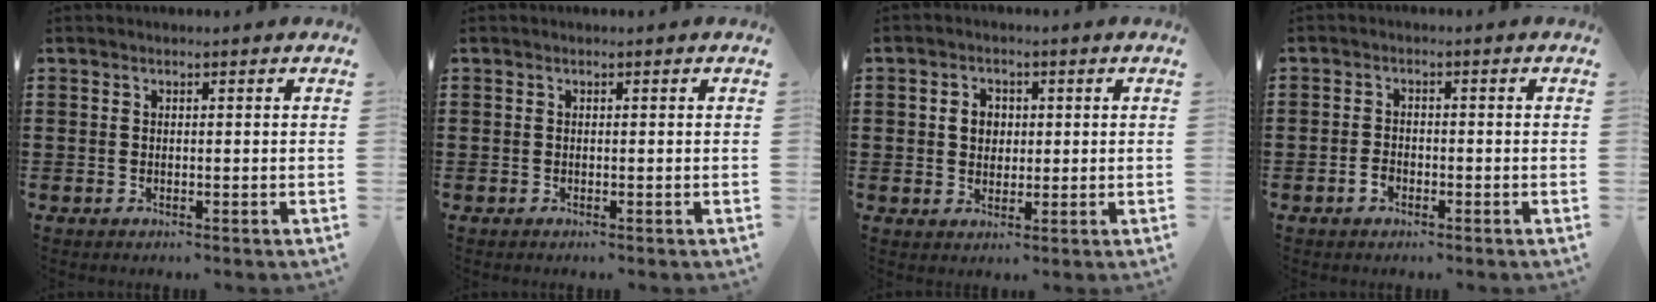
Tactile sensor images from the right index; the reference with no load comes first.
{"total": 0.0}
{"total": 3.3, "force": [0.4, 2.7, 1.7], "torque": [-0.042, 0.012, 0.005]}
{"total": 1.8, "force": [-1.1, 1.1, 1.0], "torque": [-0.022, -0.001, -0.022]}